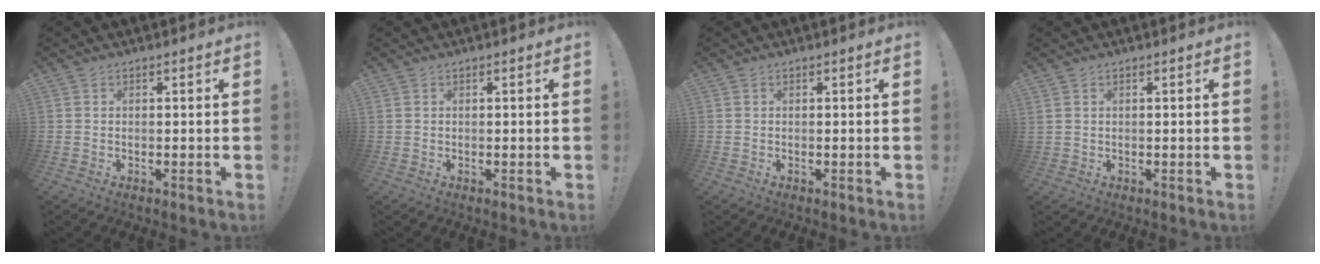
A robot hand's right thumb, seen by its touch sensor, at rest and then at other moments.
{"total": 0.0}
{"total": 0.0}
{"total": 0.9, "force": [0.4, 0.6, 0.5], "torque": [-0.009, 0.003, 0.007]}